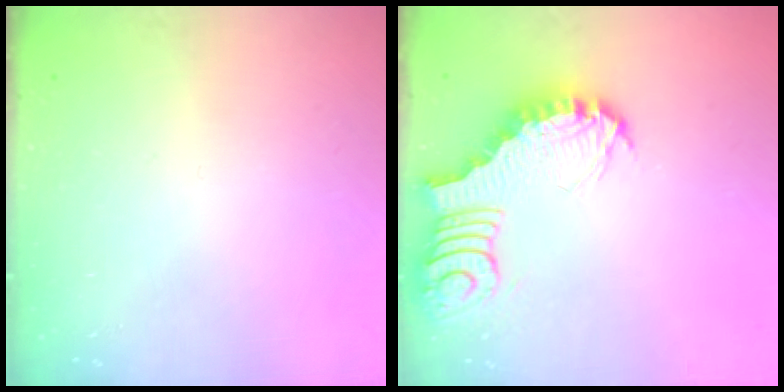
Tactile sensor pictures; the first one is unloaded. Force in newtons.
{"total": 3.8, "press": 3.7, "slide": 0.4}